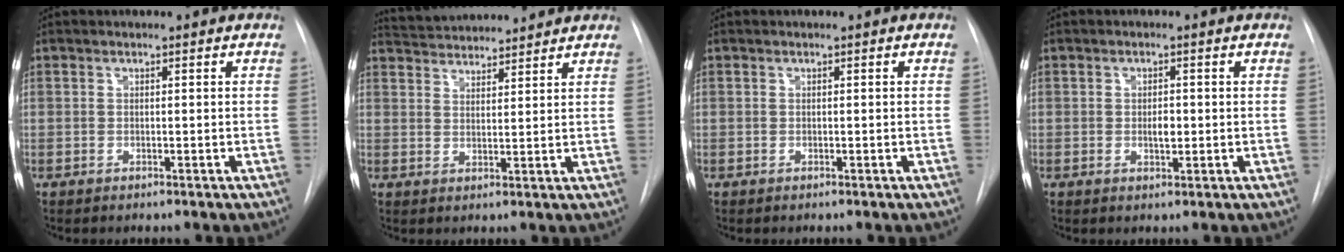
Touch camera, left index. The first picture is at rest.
{"total": 10.1, "force": [9.8, 1.3, 2.2], "torque": [-0.040, 0.026, 0.147]}
{"total": 0.0}
{"total": 1.9, "force": [0.0, 0.9, 1.7], "torque": [-0.030, 0.000, 0.001]}